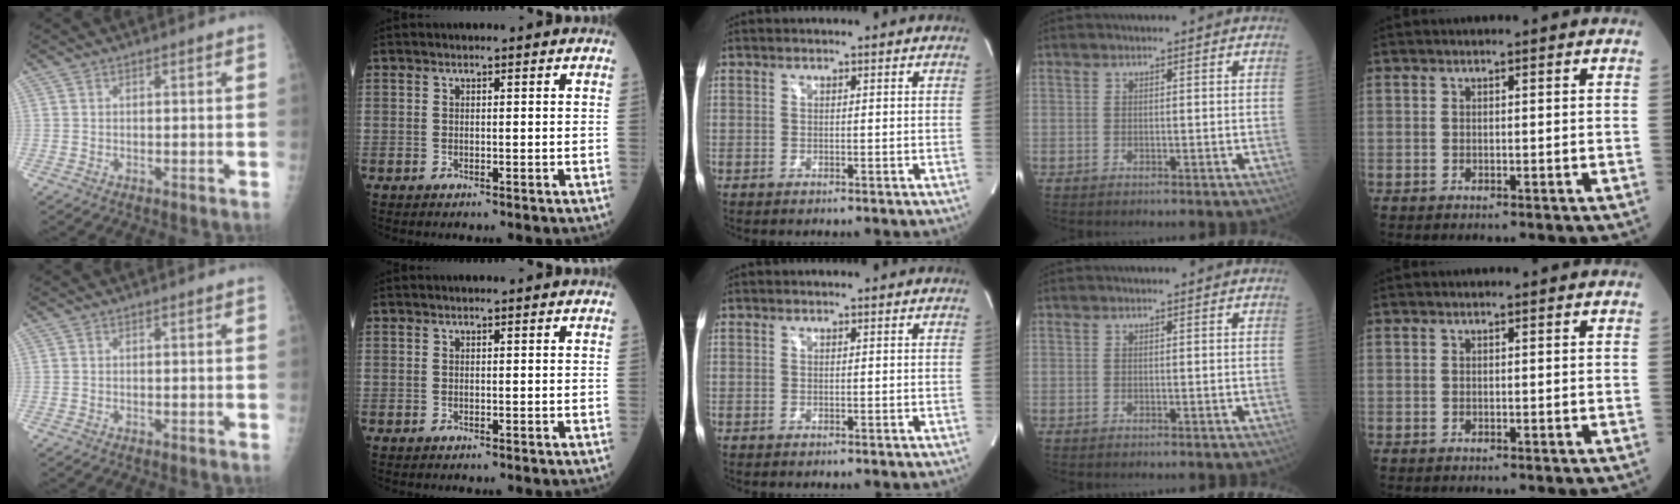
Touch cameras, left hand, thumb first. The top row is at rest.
{}